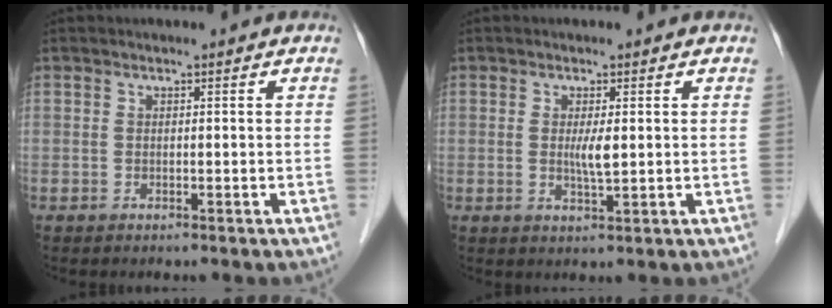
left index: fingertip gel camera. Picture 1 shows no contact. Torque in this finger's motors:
{"motor_torque": [0.26, 0.33, 0.09, 0.02]}